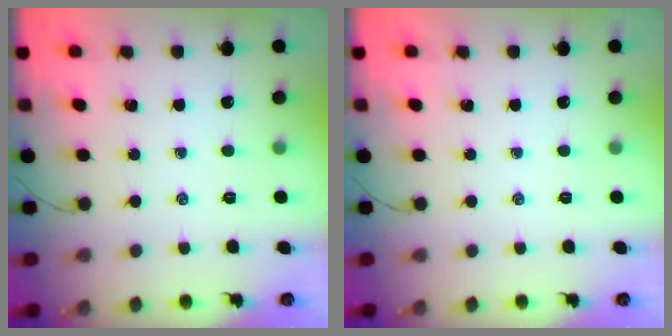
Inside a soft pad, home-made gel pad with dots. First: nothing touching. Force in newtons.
{"total": 0.0}